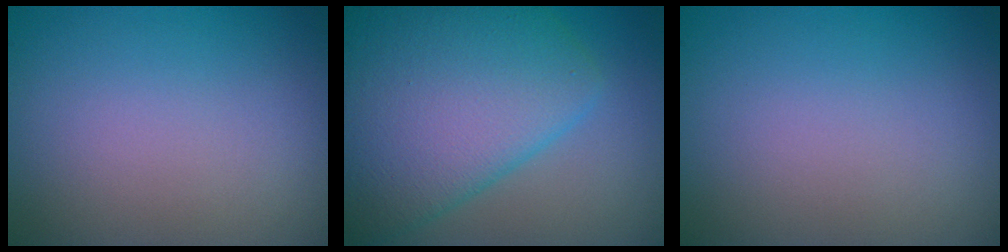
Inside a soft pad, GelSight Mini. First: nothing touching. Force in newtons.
{"total": 10.4, "press": 10.4, "slide": 0.3}
{"total": 0.0}